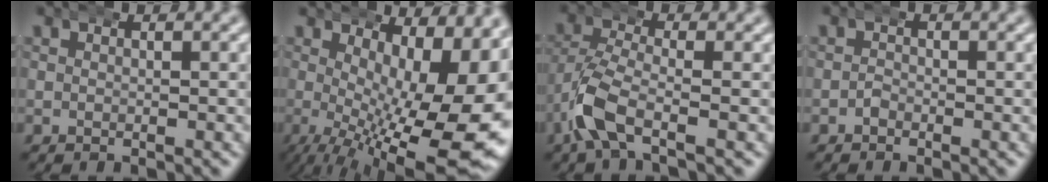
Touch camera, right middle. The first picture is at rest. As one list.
[{"total": 10.5, "force": [-1.4, 4.1, 9.6], "torque": [-0.128, -0.039, -0.004]}, {"total": 4.4, "force": [-2.0, 2.2, 3.2], "torque": [-0.096, -0.024, -0.028]}, {"total": 0.7, "force": [-0.5, 0.4, -0.1], "torque": [-0.006, -0.003, -0.013]}]